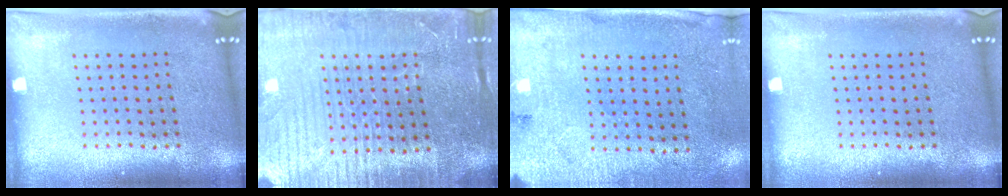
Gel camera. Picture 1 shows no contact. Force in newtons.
{"total": 4.5, "press": 4.3, "slide": 1.5}
{"total": 2.7, "press": 2.2, "slide": 1.6}
{"total": 0.0}